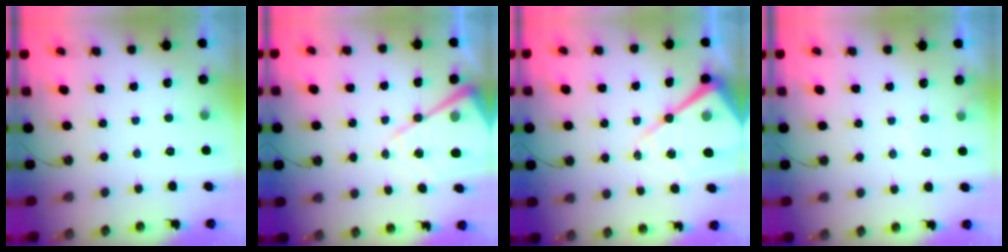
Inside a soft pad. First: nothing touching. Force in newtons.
{"total": 14.5, "press": 14.4, "slide": 1.1}
{"total": 16.4, "press": 16.3, "slide": 1.6}
{"total": 4.5, "press": 4.4, "slide": 0.6}